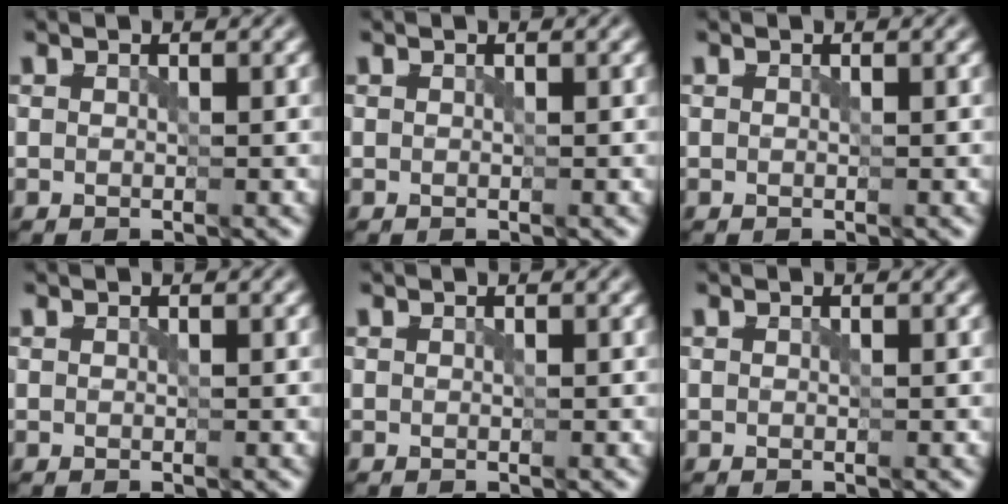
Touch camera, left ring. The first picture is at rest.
{"total": 0.0}
{"total": 0.0}
{"total": 0.0}
{"total": 0.0}
{"total": 0.0}